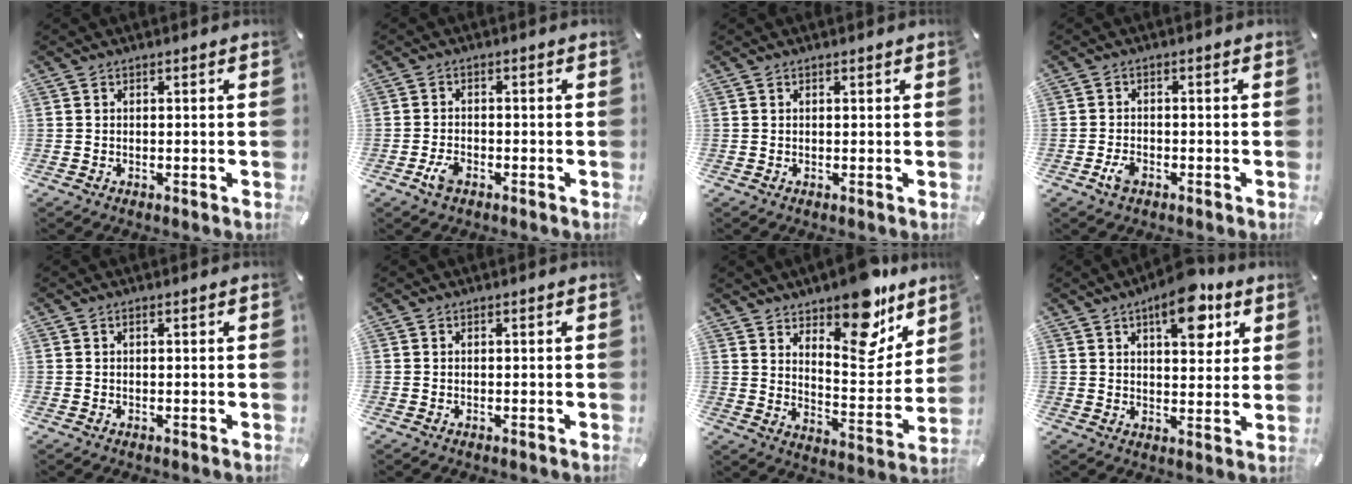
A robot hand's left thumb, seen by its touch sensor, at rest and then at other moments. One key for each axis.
{"total": 3.4, "fx": -1.9, "fy": 2.0, "fz": 2.1, "tx": -0.057, "ty": 0.000, "tz": -0.038}
{"total": 0.0}
{"total": 2.8, "fx": -1.5, "fy": 1.7, "fz": 1.7, "tx": -0.046, "ty": 0.001, "tz": -0.030}
{"total": 0.5, "fx": 0.1, "fy": 0.1, "fz": 0.5, "tx": -0.010, "ty": 0.001, "tz": 0.002}
{"total": 0.0}
{"total": 15.7, "fx": 12.5, "fy": 6.3, "fz": 7.2, "tx": -0.076, "ty": -0.110, "tz": 0.212}
{"total": 12.1, "fx": 6.7, "fy": 5.7, "fz": 8.3, "tx": -0.103, "ty": -0.030, "tz": 0.110}